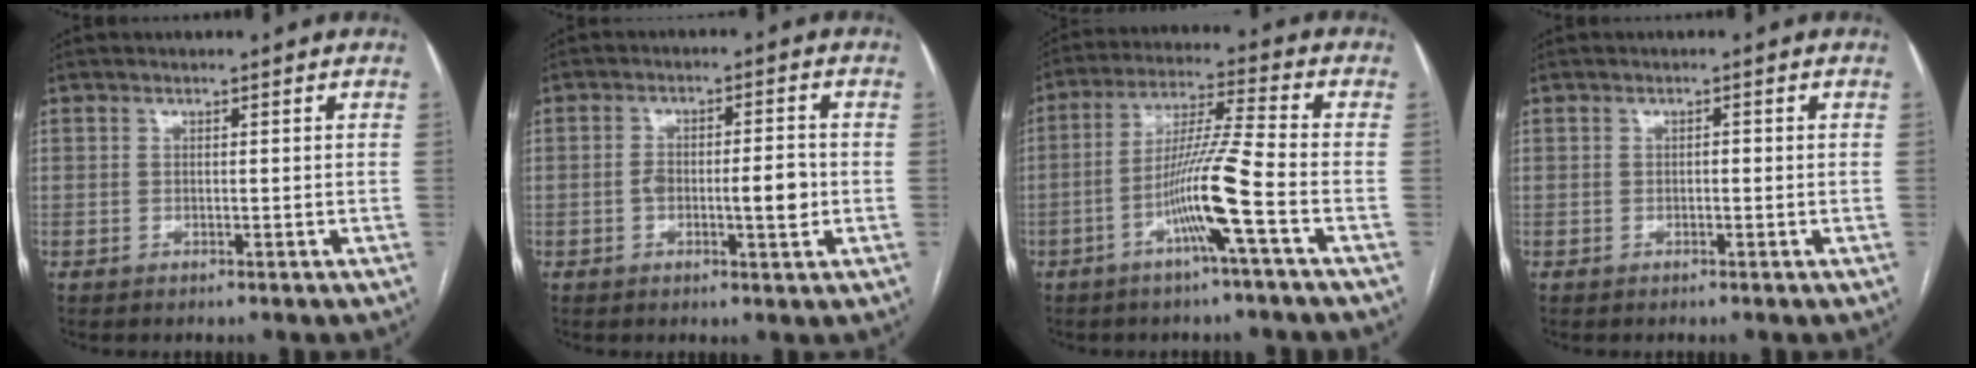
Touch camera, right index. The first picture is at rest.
{"total": 6.1, "force": [-1.1, 1.5, 5.8], "torque": [-0.101, 0.007, -0.016]}
{"total": 10.7, "force": [-4.2, -1.6, 9.7], "torque": [-0.189, 0.002, -0.081]}
{"total": 0.5, "force": [-0.1, 0.3, 0.5], "torque": [-0.006, 0.002, -0.004]}